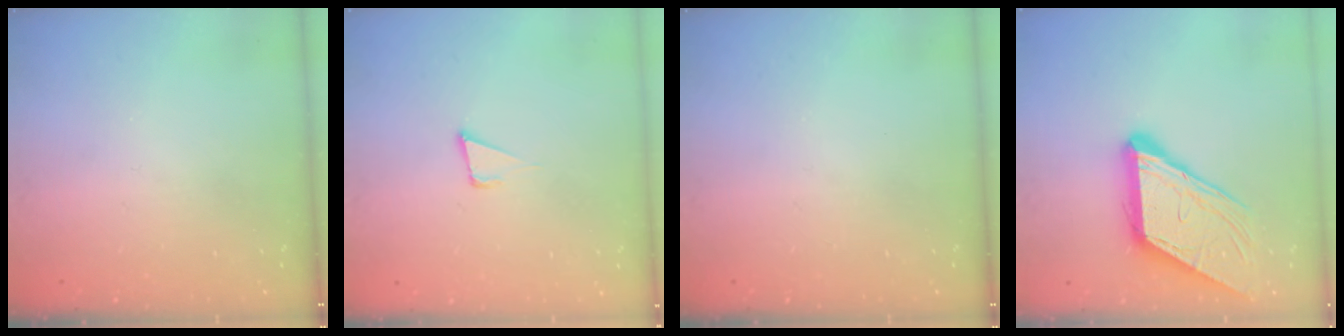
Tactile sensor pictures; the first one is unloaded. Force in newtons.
{"total": 4.2, "press": 2.8, "slide": 3.1}
{"total": 0.0}
{"total": 14.0, "press": 13.9, "slide": 1.9}